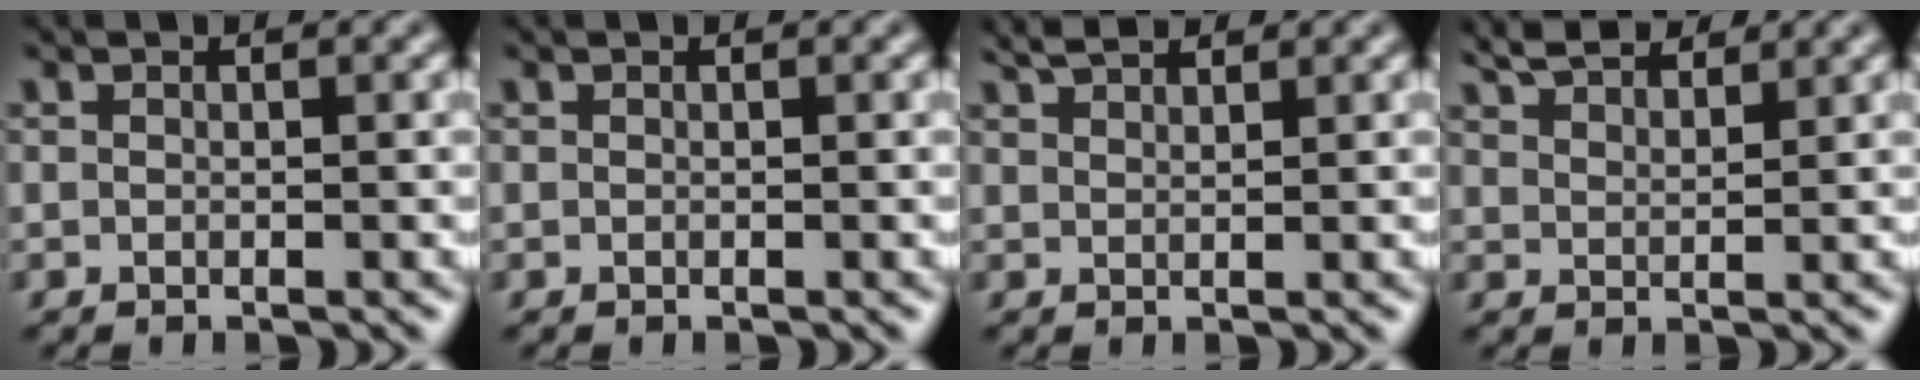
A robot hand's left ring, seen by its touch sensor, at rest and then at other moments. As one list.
[{"total": 0.0}, {"total": 2.4, "force": [2.2, 0.4, 0.9], "torque": [-0.013, 0.006, 0.039]}, {"total": 4.3, "force": [3.9, 0.9, 1.6], "torque": [-0.035, 0.010, 0.065]}]